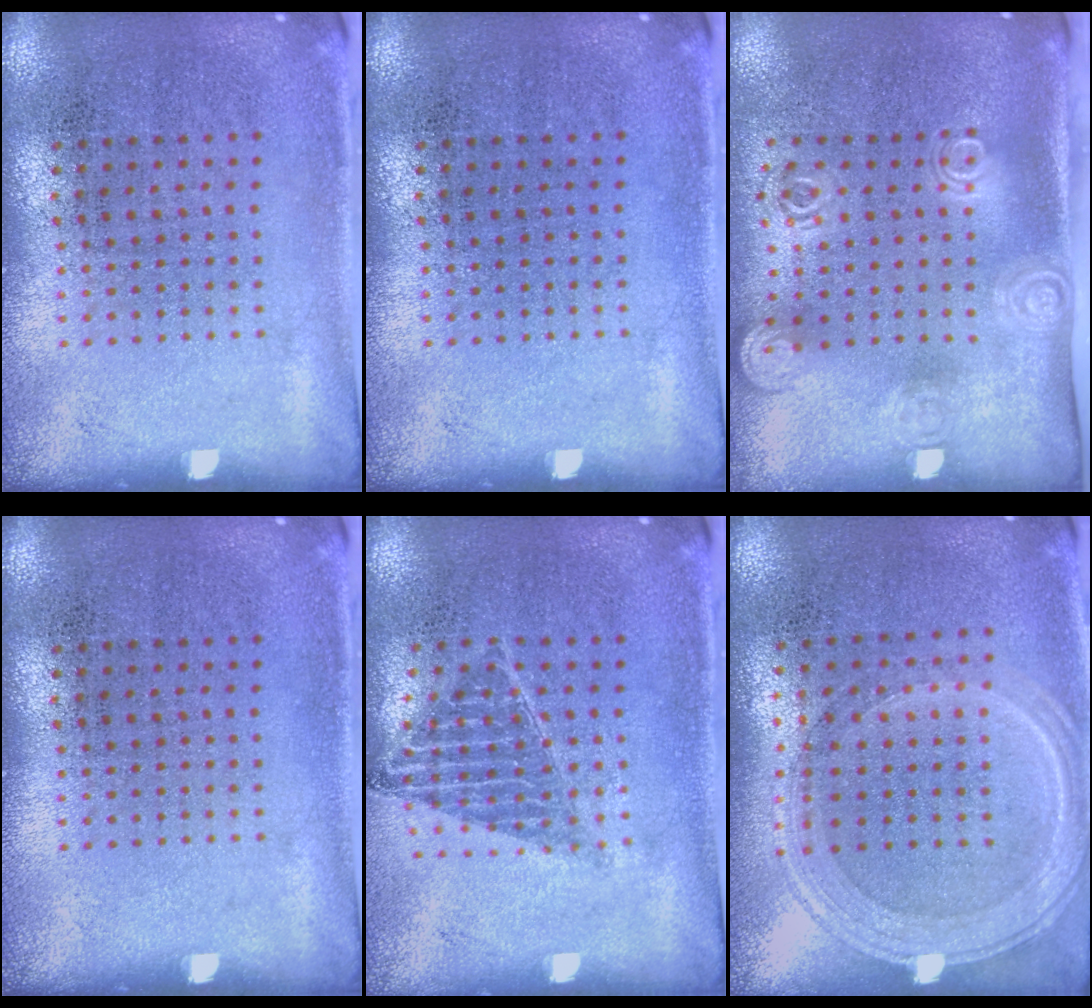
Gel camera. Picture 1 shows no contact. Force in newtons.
{"total": 0.0}
{"total": 1.8, "press": 1.3, "slide": 1.3}
{"total": 0.0}
{"total": 0.9, "press": 0.9, "slide": 0.2}
{"total": 1.2, "press": 1.2, "slide": 0.3}